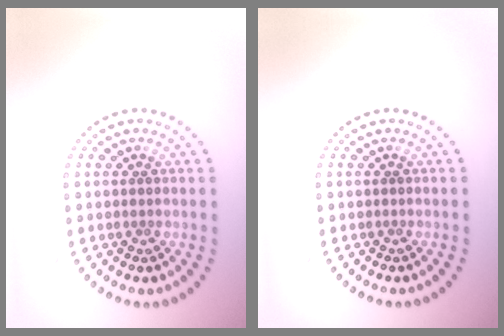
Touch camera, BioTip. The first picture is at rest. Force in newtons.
{"total": 0.0}